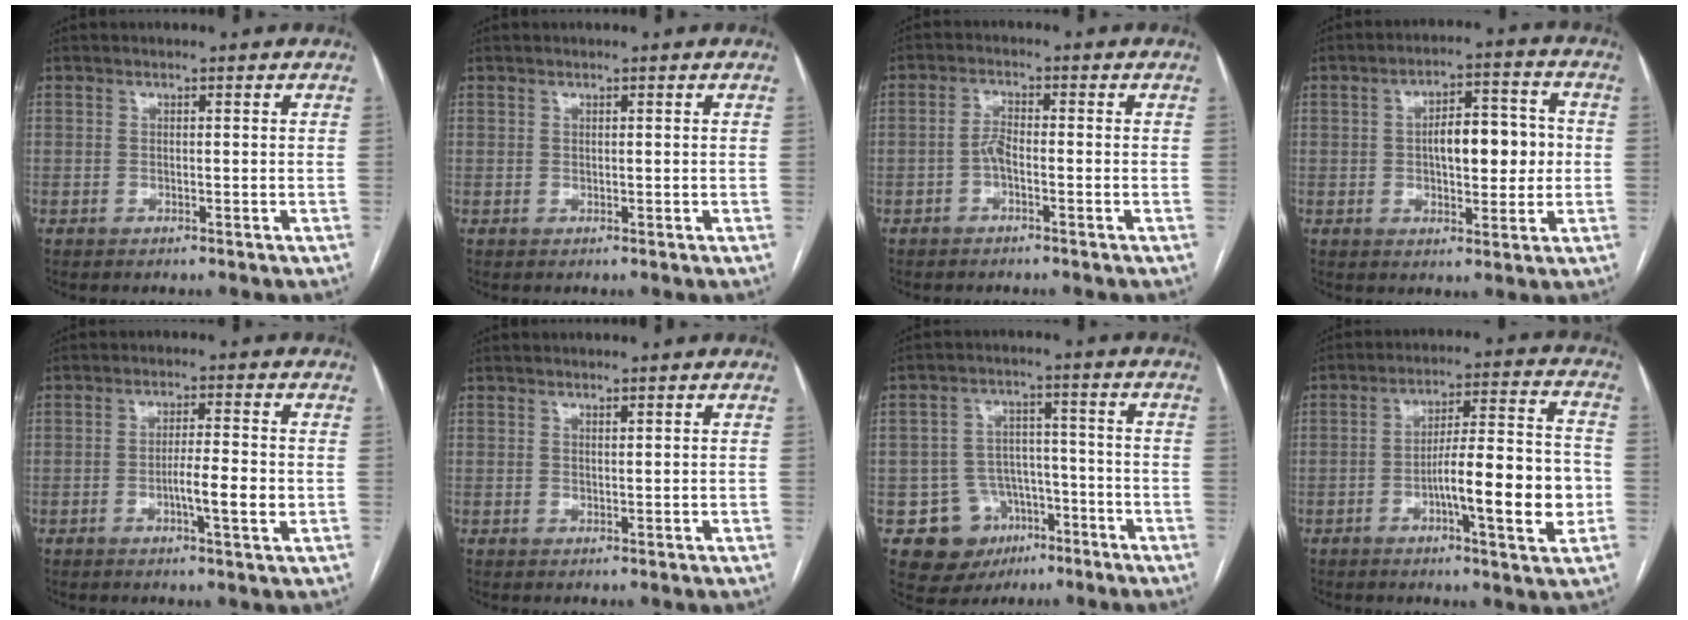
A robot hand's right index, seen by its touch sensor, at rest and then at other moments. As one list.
[{"total": 0.0}, {"total": 2.4, "force": [-1.1, 0.7, 2.0], "torque": [-0.038, 0.003, -0.023]}, {"total": 9.3, "force": [0.2, 3.9, 8.5], "torque": [-0.125, 0.022, 0.006]}, {"total": 5.3, "force": [-1.2, 0.5, 5.2], "torque": [-0.086, -0.003, -0.020]}, {"total": 0.5, "force": [0.5, 0.0, 0.2], "torque": [-0.006, -0.002, 0.009]}, {"total": 9.6, "force": [-4.6, 8.2, 2.1], "torque": [-0.029, 0.033, -0.059]}, {"total": 13.5, "force": [-3.4, 1.8, 13.0], "torque": [-0.202, 0.011, -0.052]}]